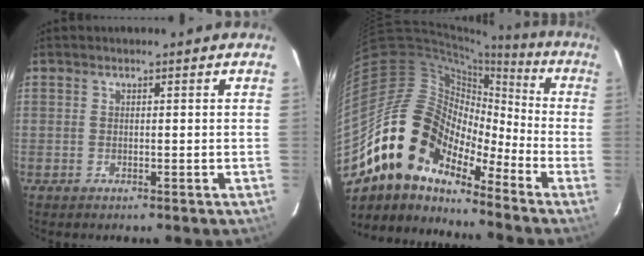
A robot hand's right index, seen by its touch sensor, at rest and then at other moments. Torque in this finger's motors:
{"motor_torque": [0.98, -0.82, 1.06, 0.18]}